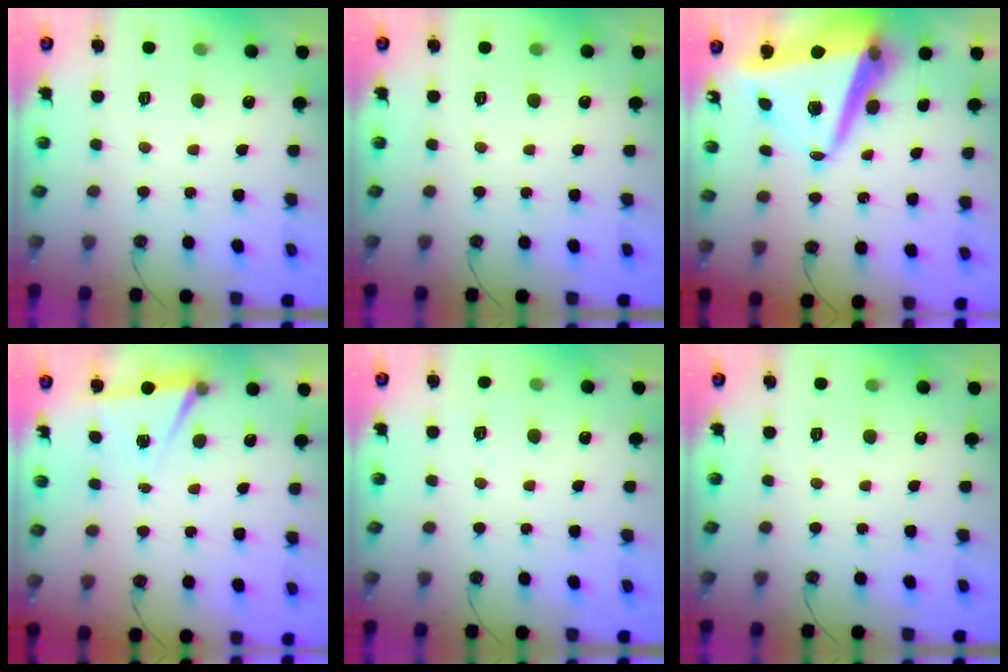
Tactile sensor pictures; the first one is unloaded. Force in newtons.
{"total": 0.0}
{"total": 13.6, "press": 13.5, "slide": 1.6}
{"total": 4.8, "press": 1.9, "slide": 4.4}
{"total": 3.9, "press": 2.5, "slide": 3.0}
{"total": 0.0}